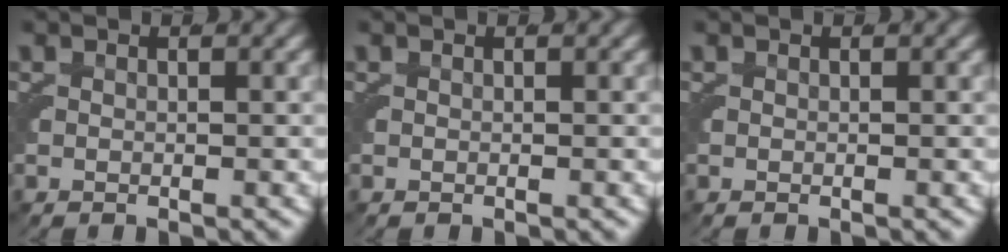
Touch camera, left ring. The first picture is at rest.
{"total": 0.0}
{"total": 0.0}